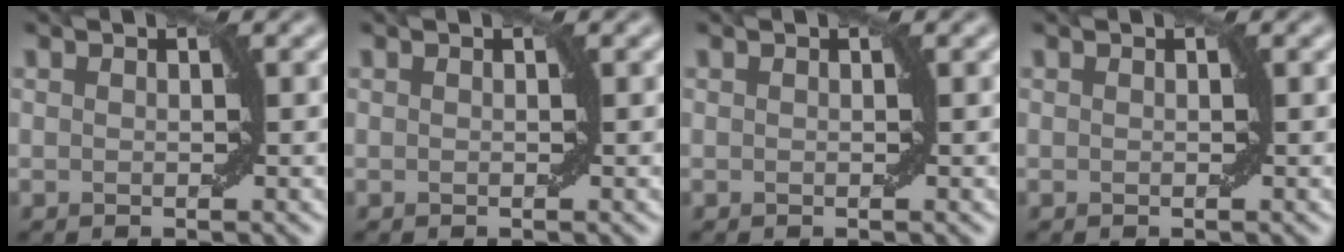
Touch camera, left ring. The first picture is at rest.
{"total": 0.0}
{"total": 0.0}
{"total": 0.0}